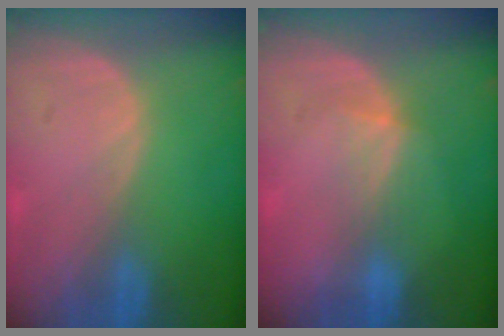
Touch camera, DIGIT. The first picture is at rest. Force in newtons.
{"total": 2.7, "press": 2.4, "slide": 1.2}